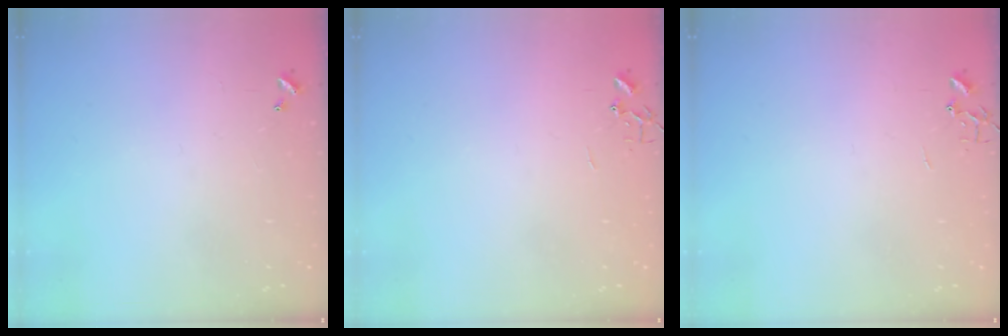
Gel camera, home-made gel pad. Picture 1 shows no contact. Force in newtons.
{"total": 0.0}
{"total": 0.0}